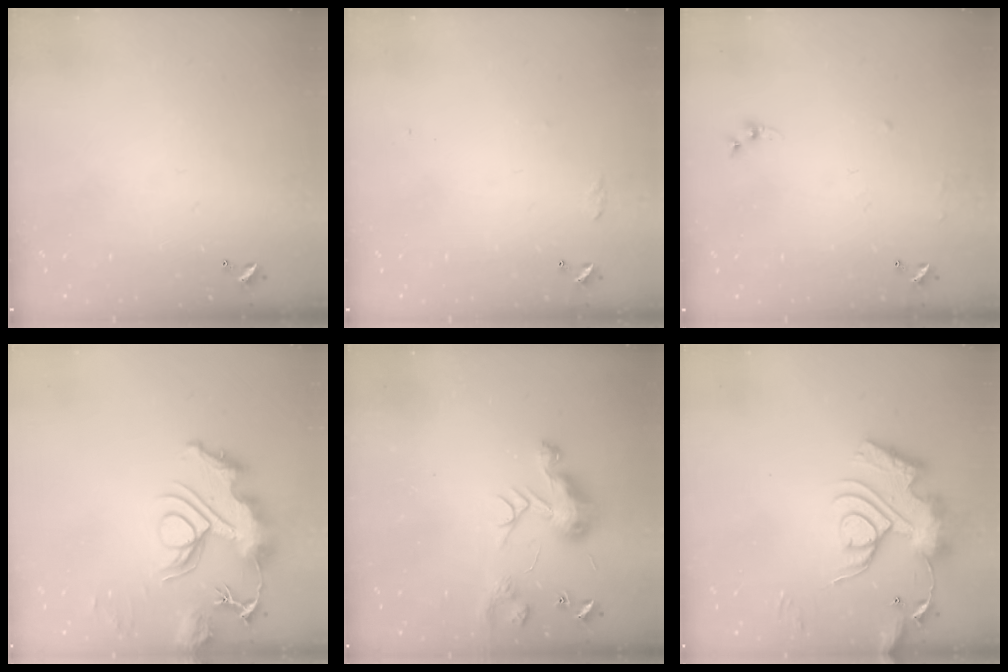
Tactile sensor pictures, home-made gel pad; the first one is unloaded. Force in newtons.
{"total": 6.3, "press": 6.3, "slide": 0.8}
{"total": 6.4, "press": 6.4, "slide": 0.8}
{"total": 13.9, "press": 13.8, "slide": 1.5}
{"total": 8.8, "press": 8.8, "slide": 0.0}
{"total": 18.0, "press": 18.0, "slide": 1.7}